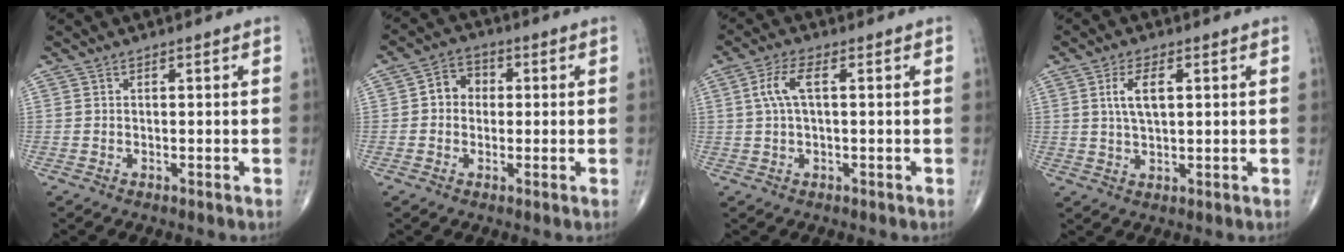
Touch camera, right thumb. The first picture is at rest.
{"total": 5.3, "force": [0.2, 4.5, 2.7], "torque": [-0.024, 0.017, -0.007]}
{"total": 5.1, "force": [1.0, 1.9, 4.7], "torque": [-0.114, 0.015, 0.018]}
{"total": 5.6, "force": [1.5, 2.5, 4.8], "torque": [-0.094, -0.001, 0.029]}